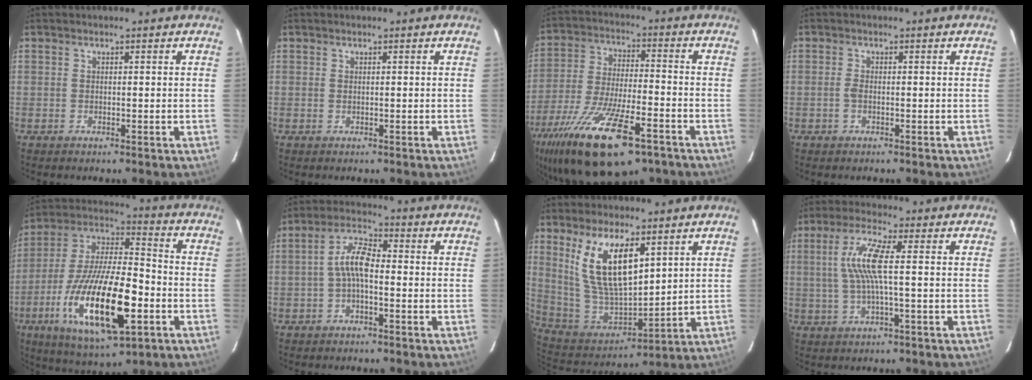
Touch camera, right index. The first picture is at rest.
{"total": 0.0}
{"total": 22.7, "force": [-14.2, 7.4, 16.0], "torque": [-0.314, -0.059, -0.240]}
{"total": 1.1, "force": [-0.3, 0.4, 1.0], "torque": [-0.019, 0.002, -0.007]}
{"total": 23.8, "force": [-8.4, 7.6, 20.9], "torque": [-0.410, -0.034, -0.144]}
{"total": 5.7, "force": [-1.2, 2.1, 5.1], "torque": [-0.108, 0.020, -0.026]}
{"total": 15.3, "force": [6.9, 6.4, 12.1], "torque": [-0.234, -0.004, 0.152]}
{"total": 8.0, "force": [0.4, 0.5, 8.0], "torque": [-0.158, 0.004, 0.012]}